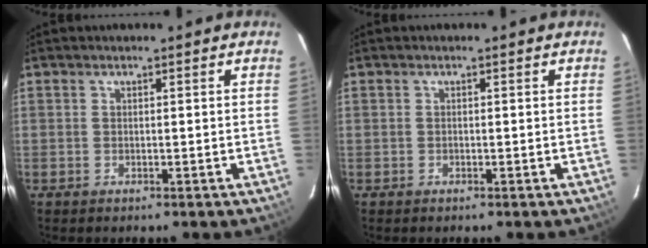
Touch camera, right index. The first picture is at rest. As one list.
[{"total": 0.0}]